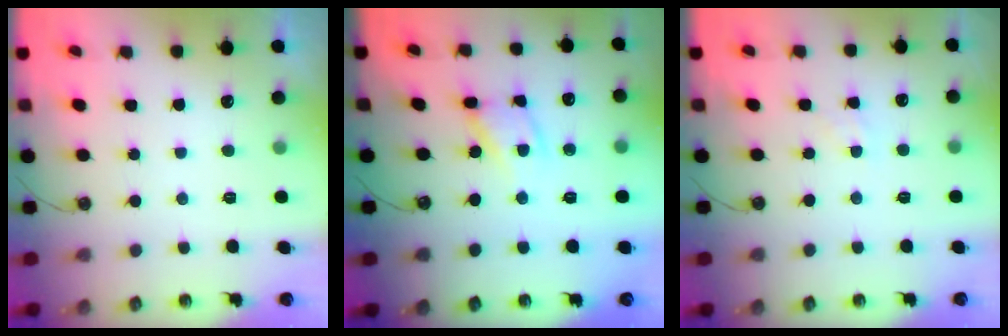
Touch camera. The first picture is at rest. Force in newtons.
{"total": 12.0, "press": 12.0, "slide": 0.8}
{"total": 1.7, "press": 1.7, "slide": 0.3}